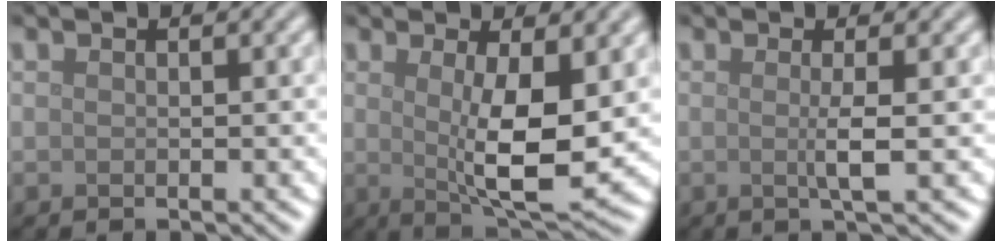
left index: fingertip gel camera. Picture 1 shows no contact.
{"total": 6.8, "force": [0.5, 1.8, 6.5], "torque": [-0.108, -0.015, 0.015]}
{"total": 2.1, "force": [0.0, 0.3, 2.1], "torque": [-0.039, -0.003, -0.006]}